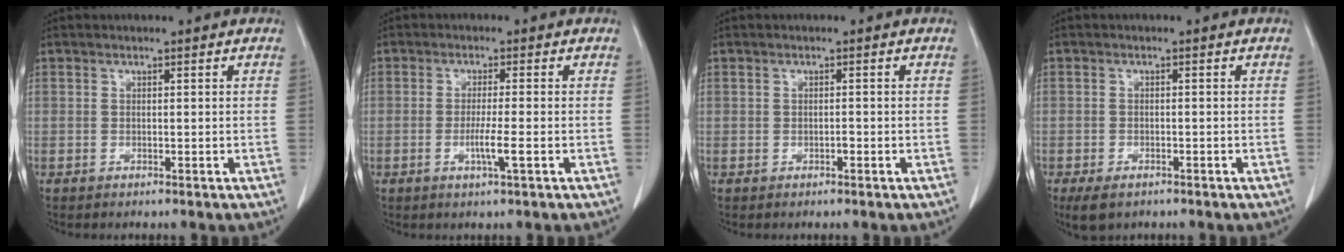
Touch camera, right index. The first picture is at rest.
{"total": 3.4, "force": [-1.0, -0.4, 3.3], "torque": [-0.059, -0.004, -0.018]}
{"total": 0.5, "force": [-0.2, 0.3, 0.4], "torque": [-0.003, 0.004, -0.002]}
{"total": 3.9, "force": [-2.8, 1.9, 2.0], "torque": [-0.034, -0.007, -0.039]}